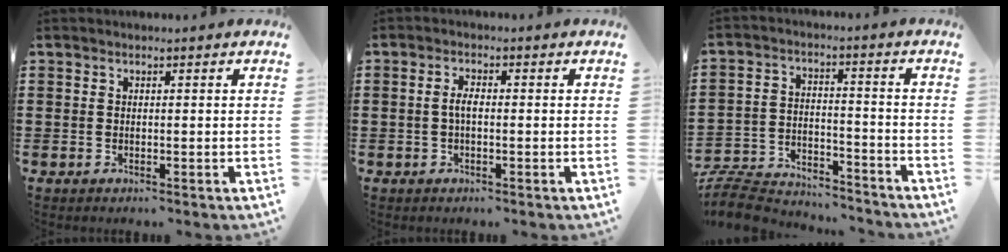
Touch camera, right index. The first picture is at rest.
{"total": 2.2, "force": [-0.1, 0.6, 2.1], "torque": [-0.045, 0.000, -0.004]}
{"total": 8.2, "force": [-8.0, 1.3, 1.4], "torque": [-0.041, 0.015, -0.160]}